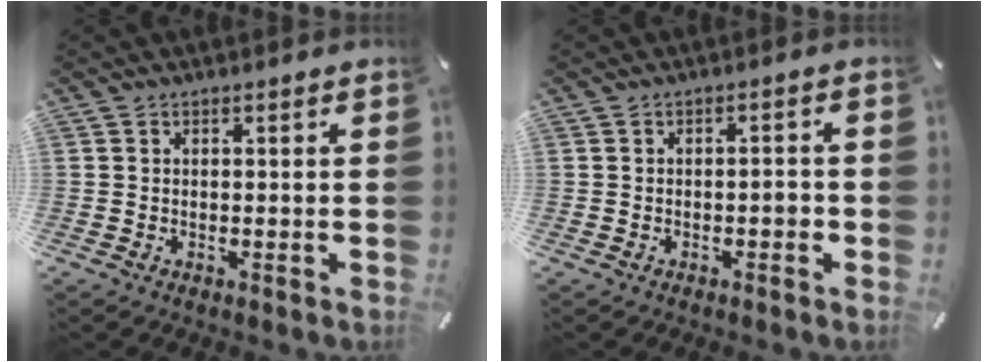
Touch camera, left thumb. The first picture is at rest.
{"total": 2.6, "force": [-0.9, 1.0, 2.2], "torque": [-0.038, 0.006, -0.017]}